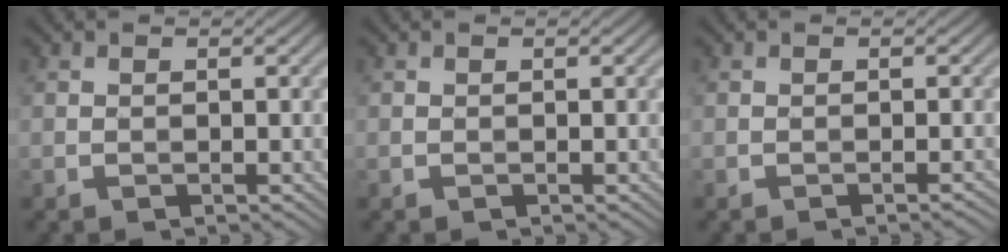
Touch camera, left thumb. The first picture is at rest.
{"total": 0.0}
{"total": 0.9, "force": [-0.4, 0.1, 0.8], "torque": [-0.008, 0.005, -0.012]}